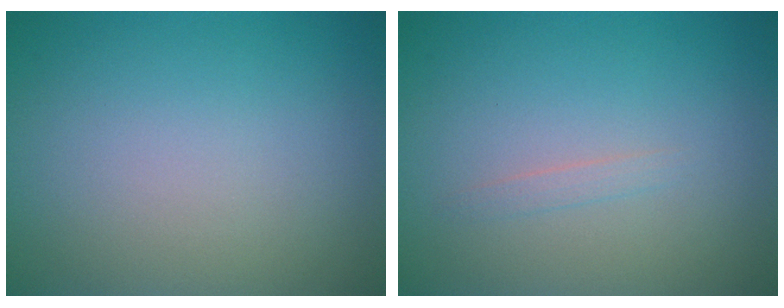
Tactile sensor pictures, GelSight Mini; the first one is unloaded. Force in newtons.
{"total": 0.7, "press": 0.7, "slide": 0.1}